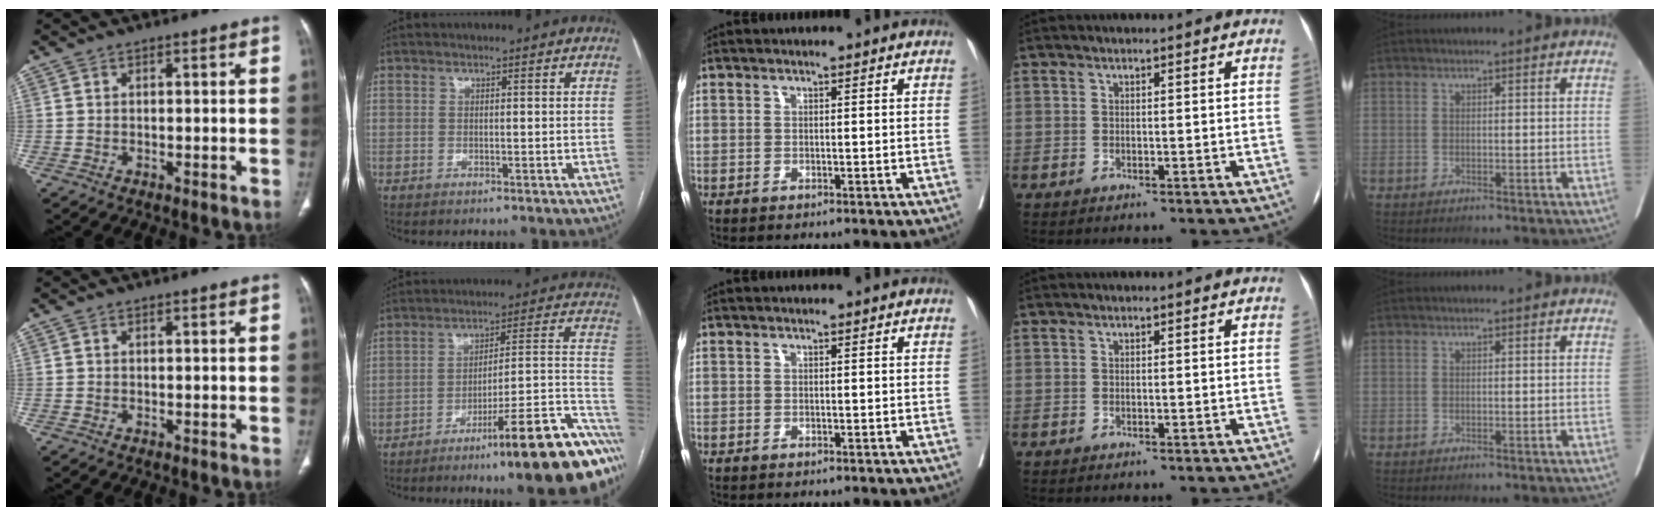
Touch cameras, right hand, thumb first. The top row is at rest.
{"index": {"total": 22.0, "force": [-13.3, 2.8, 17.2], "torque": [-0.125, 0.047, -0.195]}}